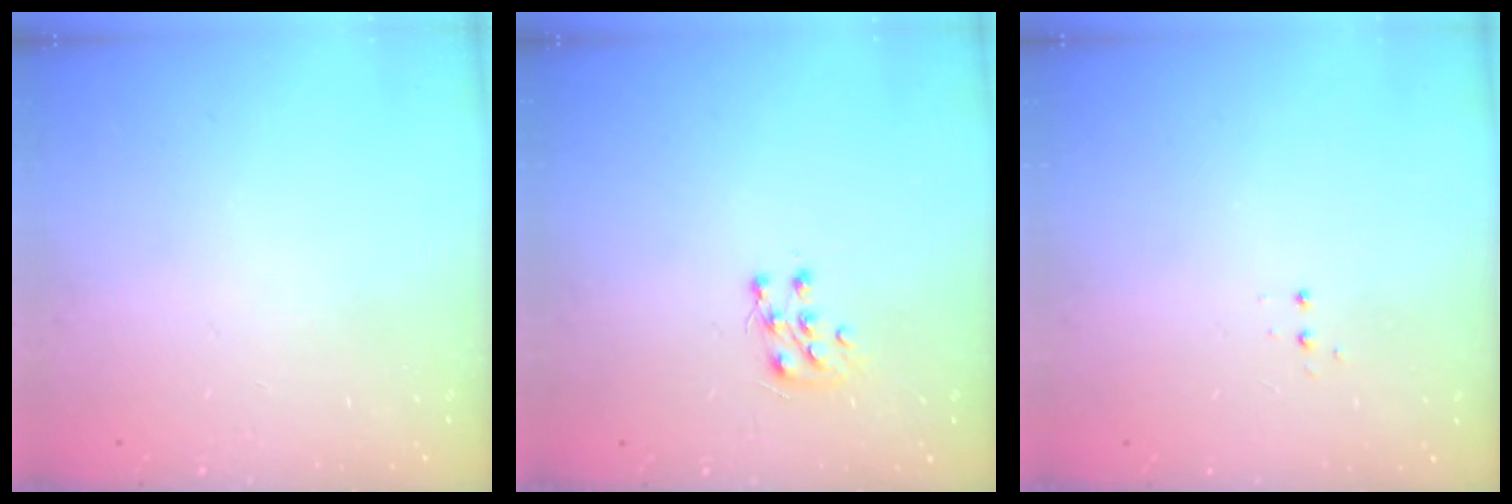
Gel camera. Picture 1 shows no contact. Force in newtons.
{"total": 6.8, "press": 6.7, "slide": 0.6}
{"total": 3.4, "press": 3.3, "slide": 0.7}